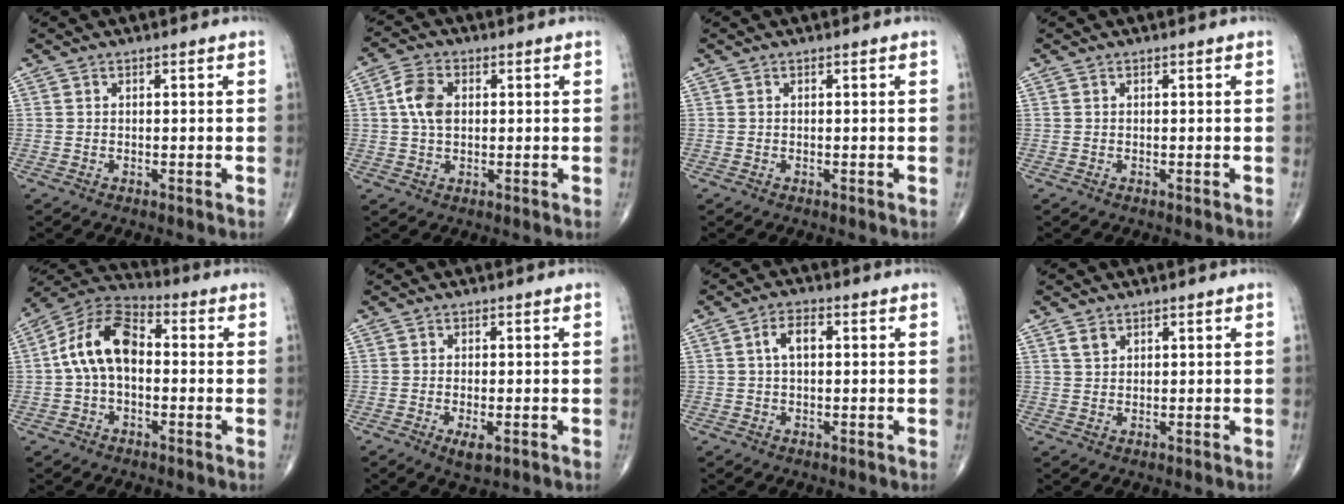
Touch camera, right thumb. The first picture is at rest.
{"total": 5.9, "force": [1.0, 3.8, 4.5], "torque": [-0.089, 0.007, 0.014]}
{"total": 0.0}
{"total": 0.0}
{"total": 12.3, "force": [0.1, 7.5, 9.7], "torque": [-0.170, 0.035, -0.013]}
{"total": 3.2, "force": [-1.2, 1.2, 2.7], "torque": [-0.049, -0.006, -0.019]}
{"total": 4.0, "force": [0.6, 2.1, 3.3], "torque": [-0.060, 0.013, 0.008]}
{"total": 2.0, "force": [1.3, 1.2, 0.9], "torque": [-0.012, -0.003, 0.028]}